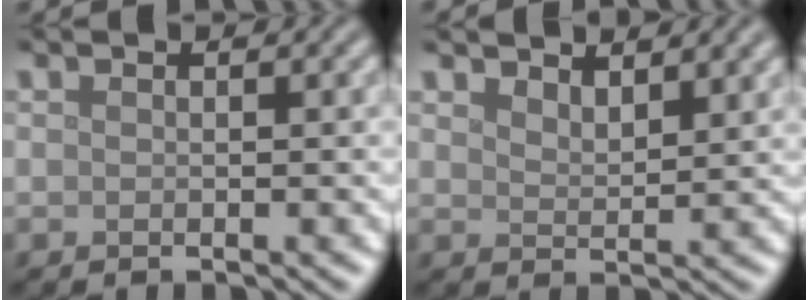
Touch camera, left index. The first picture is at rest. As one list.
[{"total": 3.1, "force": [2.8, 0.7, 1.1], "torque": [-0.019, 0.001, 0.050]}]